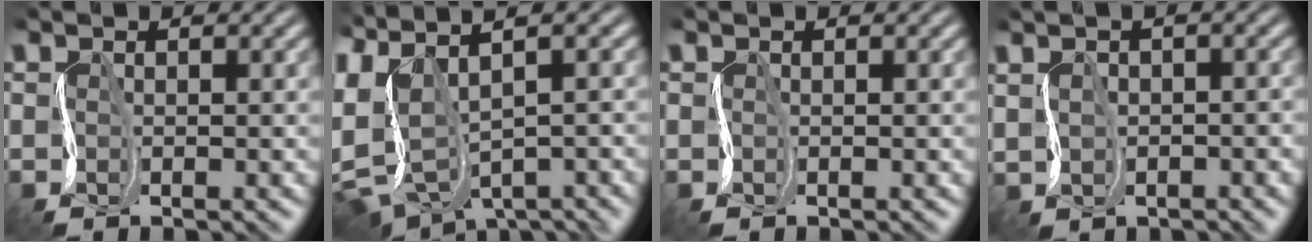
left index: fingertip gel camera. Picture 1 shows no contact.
{"total": 5.3, "force": [0.3, 1.9, 4.9], "torque": [-0.128, -0.013, 0.028]}
{"total": 0.6, "force": [0.2, 0.6, 0.2], "torque": [-0.006, 0.003, -0.005]}
{"total": 0.6, "force": [-0.6, 0.0, 0.0], "torque": [-0.002, -0.014, -0.001]}